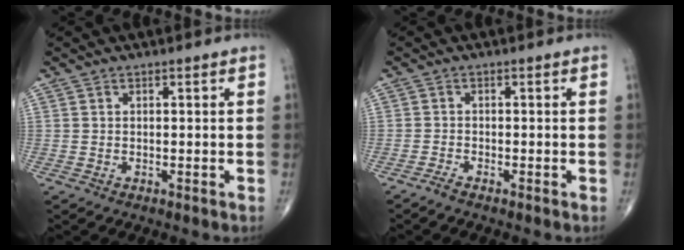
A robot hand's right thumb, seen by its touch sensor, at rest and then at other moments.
{"total": 1.1, "force": [-1.0, -0.1, 0.5], "torque": [-0.020, 0.001, -0.025]}